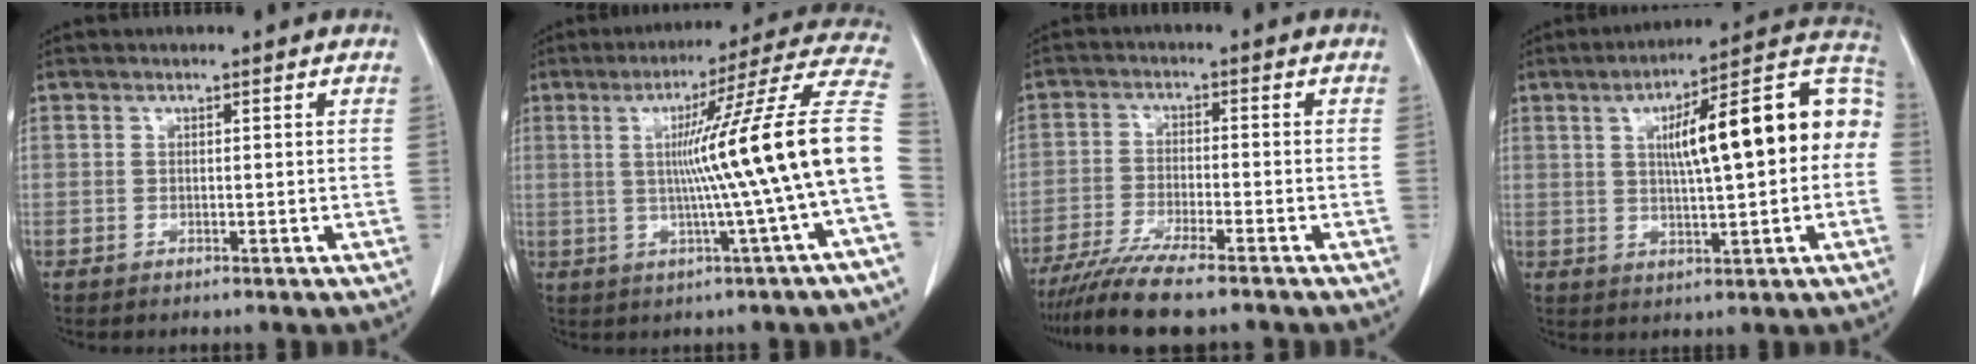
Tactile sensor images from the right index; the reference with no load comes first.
{"total": 17.8, "force": [-1.0, -2.6, 17.6], "torque": [-0.233, 0.019, -0.023]}
{"total": 9.0, "force": [-7.5, 0.1, 5.0], "torque": [-0.080, -0.025, -0.126]}
{"total": 17.7, "force": [2.2, 3.7, 17.1], "torque": [-0.242, 0.051, 0.030]}